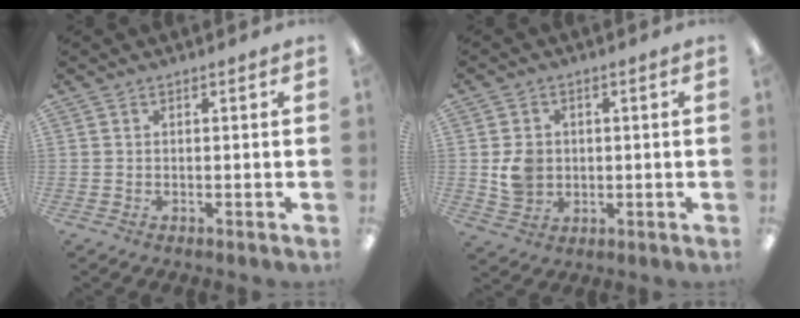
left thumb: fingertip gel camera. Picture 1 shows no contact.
{"total": 6.1, "force": [0.4, 5.6, 2.6], "torque": [-0.030, 0.006, 0.010]}